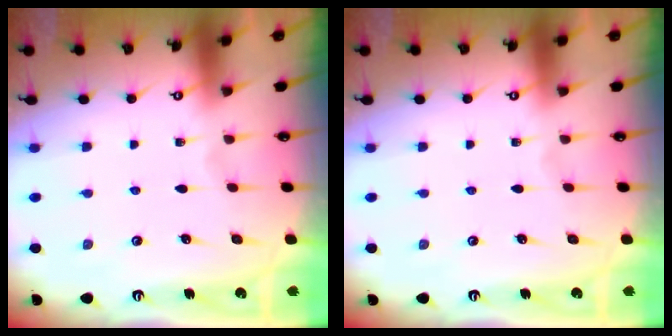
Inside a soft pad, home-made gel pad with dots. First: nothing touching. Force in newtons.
{"total": 0.0}